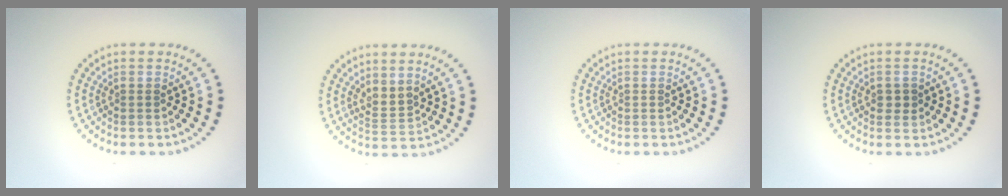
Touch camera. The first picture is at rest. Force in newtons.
{"total": 1.8, "press": 1.4, "slide": 1.2}
{"total": 0.0}
{"total": 1.2, "press": 1.2, "slide": 0.2}